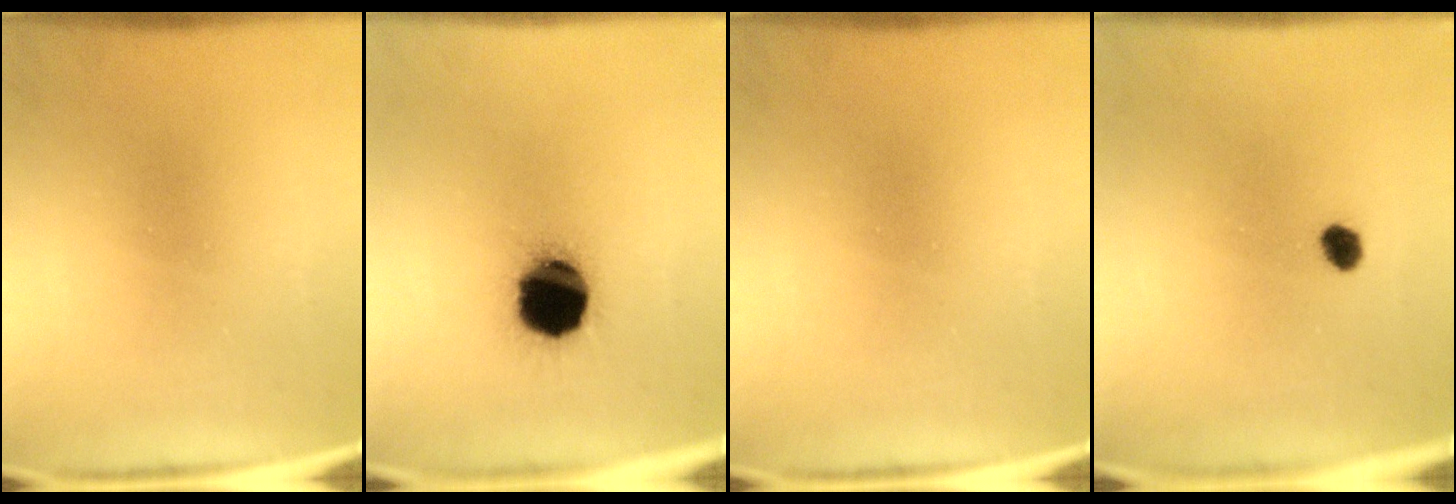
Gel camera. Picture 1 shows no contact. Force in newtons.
{"total": 16.7}
{"total": 0.0}
{"total": 2.5}